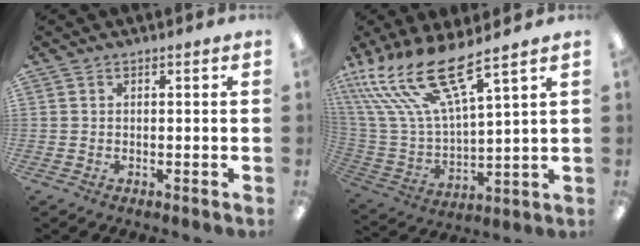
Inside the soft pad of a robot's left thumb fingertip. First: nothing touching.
{"total": 19.7, "force": [13.3, 5.6, 13.5], "torque": [-0.295, -0.077, 0.233]}